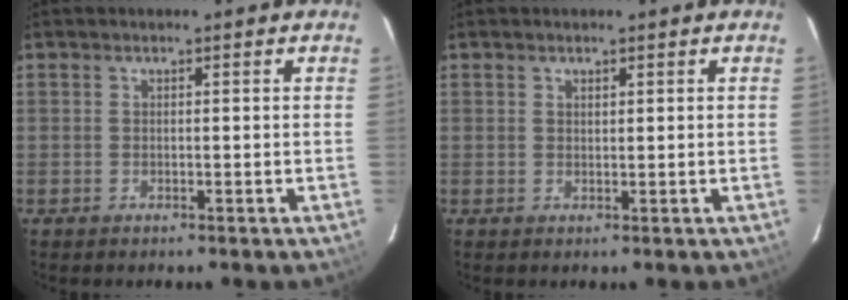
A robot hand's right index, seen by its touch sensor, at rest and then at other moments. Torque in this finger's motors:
{"motor_torque": [0.02, 0.07, -0.03, -0.01]}